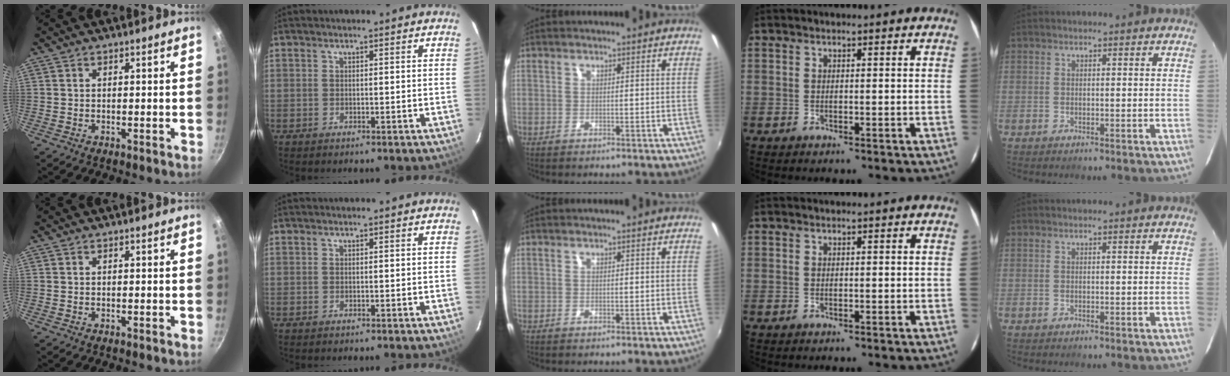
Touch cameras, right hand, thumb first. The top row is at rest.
{}